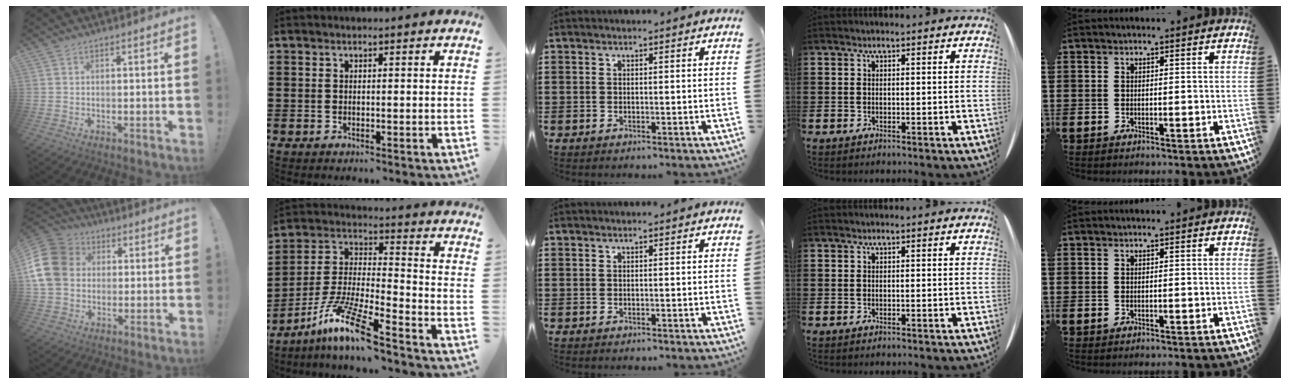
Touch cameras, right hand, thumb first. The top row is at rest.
{"thumb": {"total": 15.9, "force": [2.1, 13.0, 8.9], "torque": [-0.159, 0.012, 0.043]}, "index": {"total": 11.3, "force": [-8.5, 0.5, 7.4], "torque": [-0.164, -0.005, -0.172]}}